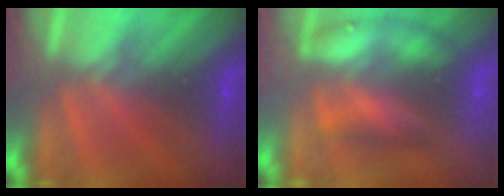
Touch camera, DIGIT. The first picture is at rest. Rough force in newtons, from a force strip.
{"total": 2.6}